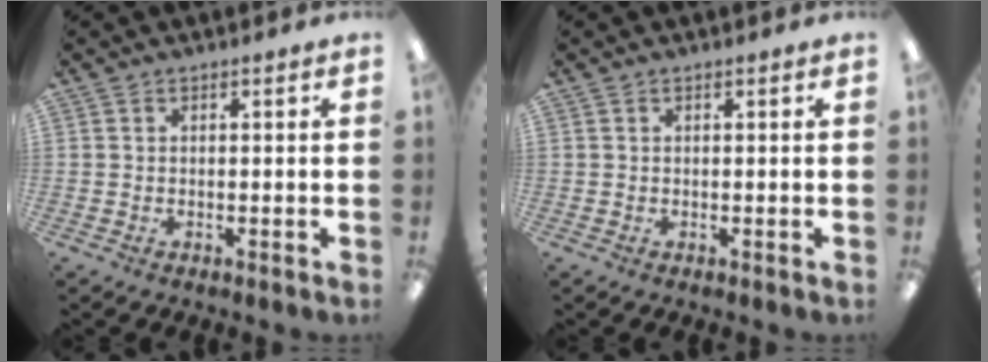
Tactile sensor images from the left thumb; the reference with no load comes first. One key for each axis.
{"total": 0.0}